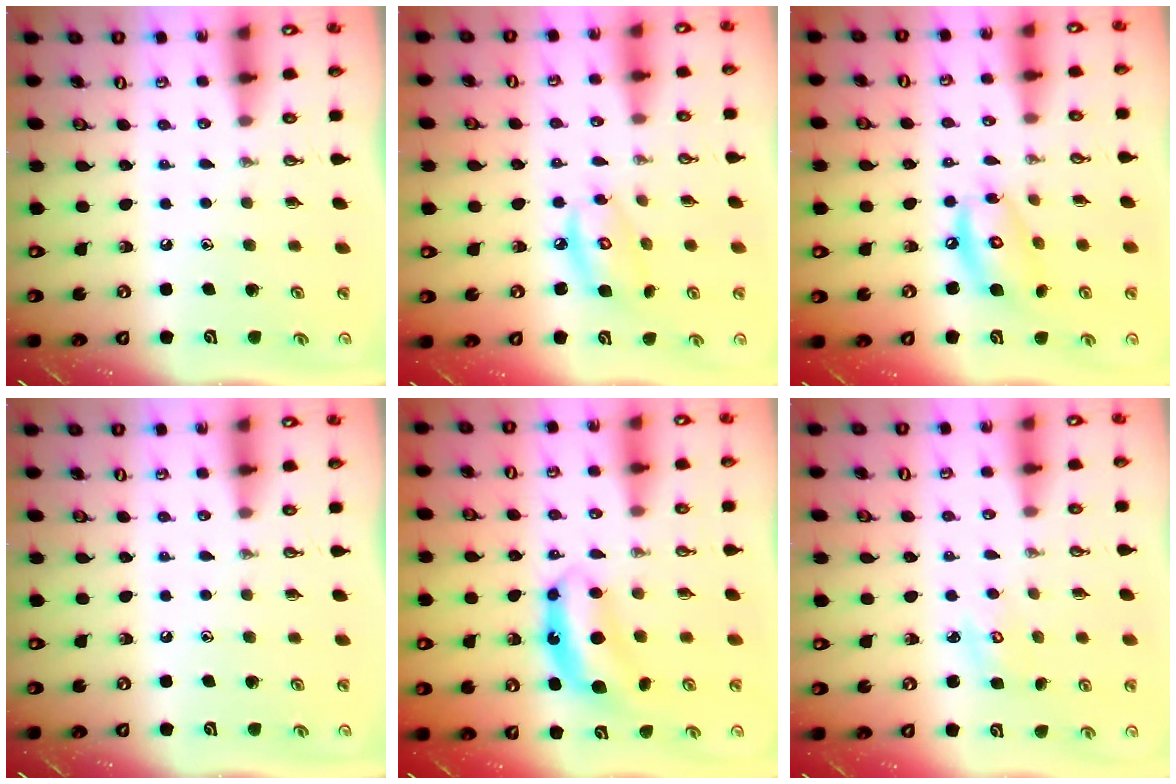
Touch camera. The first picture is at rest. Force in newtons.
{"total": 7.9, "press": 7.8, "slide": 0.6}
{"total": 11.7, "press": 11.7, "slide": 1.0}
{"total": 0.0}
{"total": 7.7, "press": 7.7, "slide": 0.4}
{"total": 3.1, "press": 3.1, "slide": 0.3}